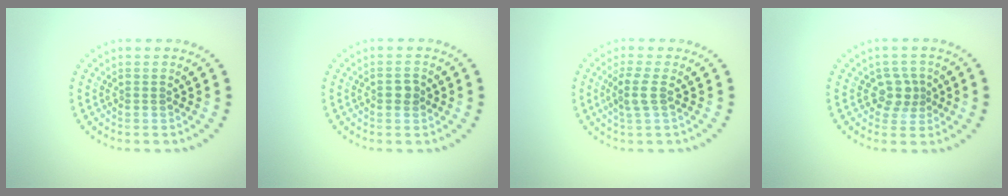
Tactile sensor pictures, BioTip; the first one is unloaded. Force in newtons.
{"total": 1.4, "press": 1.4, "slide": 0.1}
{"total": 2.0, "press": 1.6, "slide": 1.1}
{"total": 2.3, "press": 1.9, "slide": 1.3}